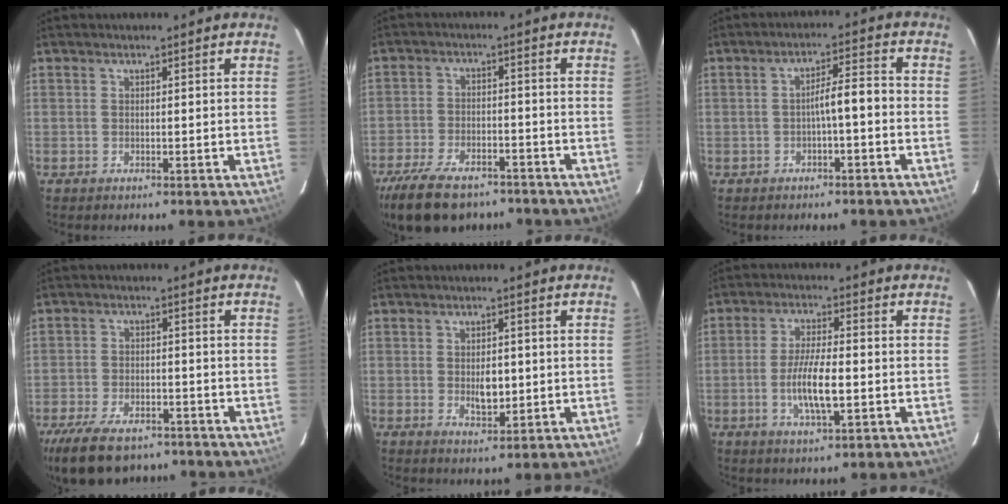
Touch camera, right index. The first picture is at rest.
{"total": 16.0, "force": [-12.0, 7.0, 8.0], "torque": [-0.187, -0.022, -0.198]}
{"total": 4.2, "force": [-1.7, 0.5, 3.8], "torque": [-0.067, 0.012, -0.023]}
{"total": 15.0, "force": [-11.1, 6.6, 7.6], "torque": [-0.178, -0.026, -0.180]}
{"total": 4.4, "force": [-0.4, 2.5, 3.6], "torque": [-0.062, -0.005, -0.001]}
{"total": 8.3, "force": [-1.9, 2.0, 7.8], "torque": [-0.153, -0.006, -0.035]}